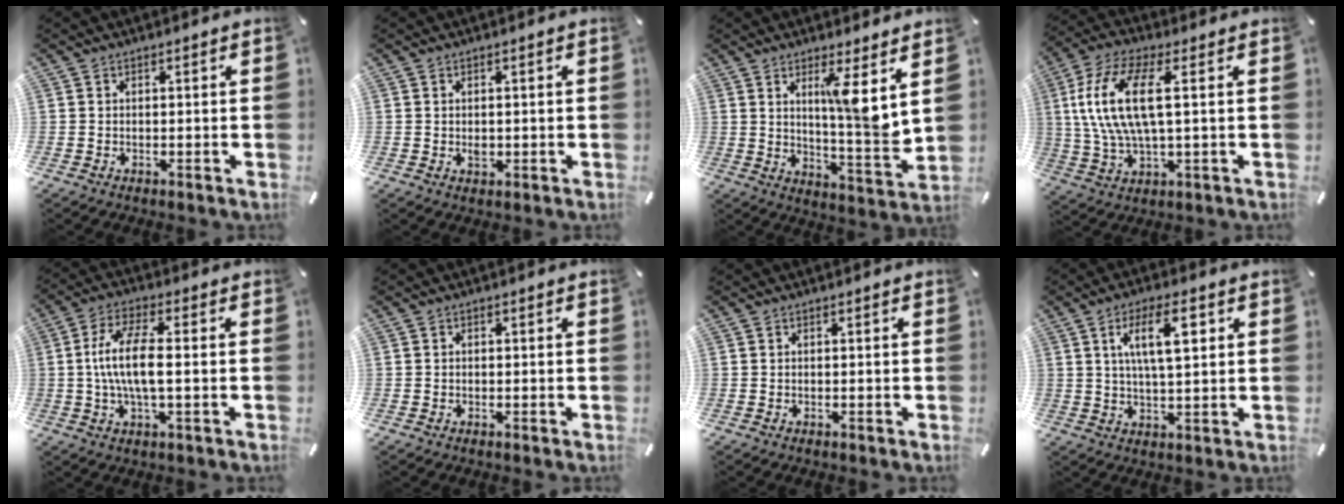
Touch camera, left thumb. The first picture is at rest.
{"total": 1.5, "force": [-0.1, 1.2, 0.9], "torque": [-0.019, 0.003, -0.003]}
{"total": 9.7, "force": [4.5, 0.8, 8.5], "torque": [-0.132, -0.042, 0.069]}
{"total": 14.2, "force": [2.7, 5.5, 12.9], "torque": [-0.282, -0.008, 0.042]}
{"total": 10.4, "force": [-0.1, 3.1, 9.9], "torque": [-0.199, -0.003, -0.006]}
{"total": 0.6, "force": [-0.3, 0.5, 0.1], "torque": [0.001, 0.003, -0.007]}
{"total": 0.0}
{"total": 10.5, "force": [3.5, 3.6, 9.2], "torque": [-0.162, -0.001, 0.054]}